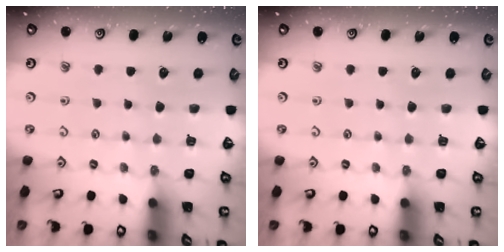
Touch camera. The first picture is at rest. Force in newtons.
{"total": 0.0}